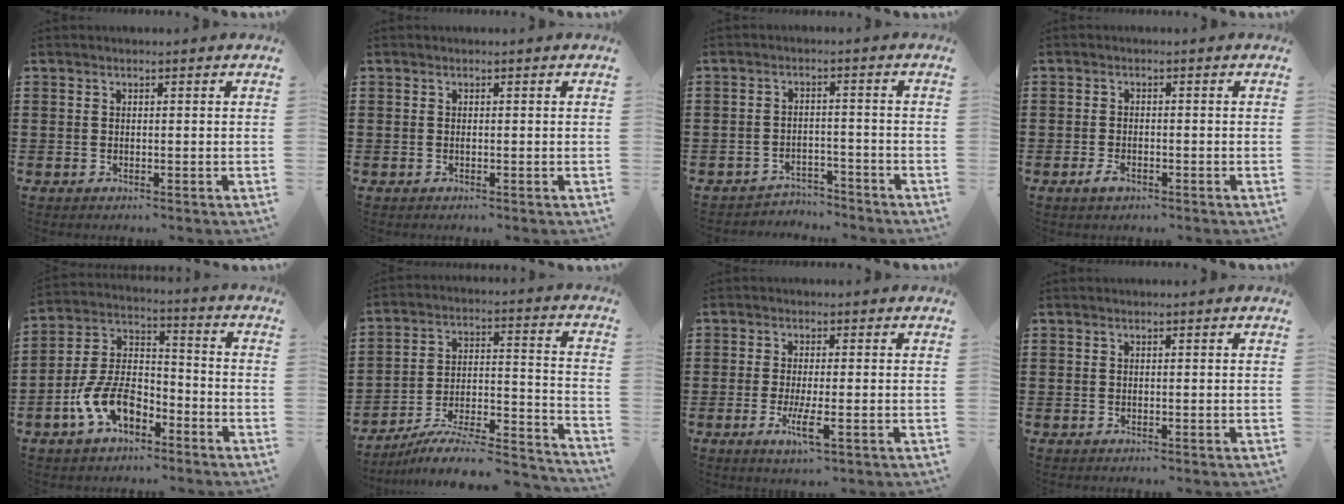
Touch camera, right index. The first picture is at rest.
{"total": 0.0}
{"total": 3.1, "force": [-3.1, 0.5, 0.0], "torque": [-0.005, 0.004, -0.065]}
{"total": 1.7, "force": [-1.0, 0.7, 1.3], "torque": [-0.033, -0.008, -0.020]}
{"total": 9.8, "force": [-5.4, 5.3, 6.2], "torque": [-0.153, 0.006, -0.107]}
{"total": 7.3, "force": [-6.3, 1.4, 3.4], "torque": [-0.056, 0.004, -0.127]}
{"total": 4.6, "force": [-1.8, 0.7, 4.3], "torque": [-0.091, -0.016, -0.035]}
{"total": 0.0}